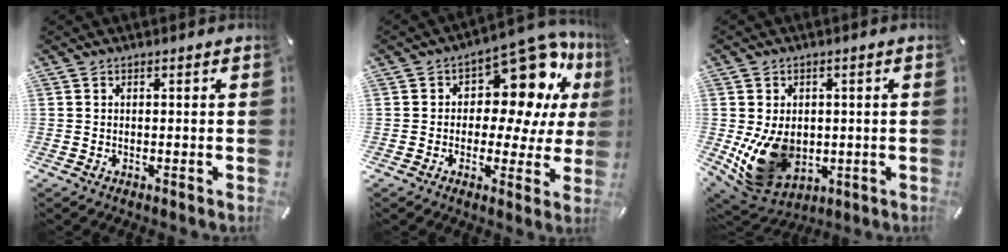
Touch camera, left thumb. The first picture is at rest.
{"total": 16.1, "force": [7.9, 9.0, 10.8], "torque": [-0.139, -0.064, 0.133]}
{"total": 13.3, "force": [-1.8, 10.3, 8.2], "torque": [-0.156, -0.004, -0.028]}